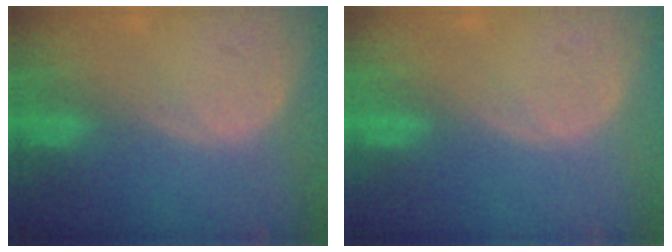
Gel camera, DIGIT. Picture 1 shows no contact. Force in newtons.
{"total": 0.0}